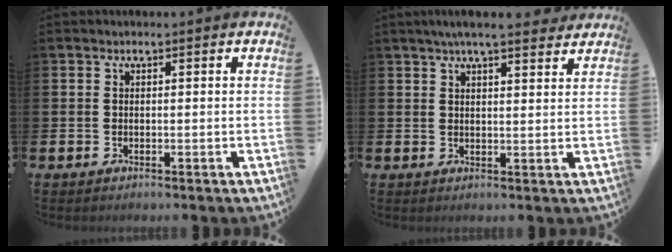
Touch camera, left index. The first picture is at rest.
{"total": 5.0, "force": [4.5, 0.4, 2.0], "torque": [-0.038, -0.015, 0.078]}